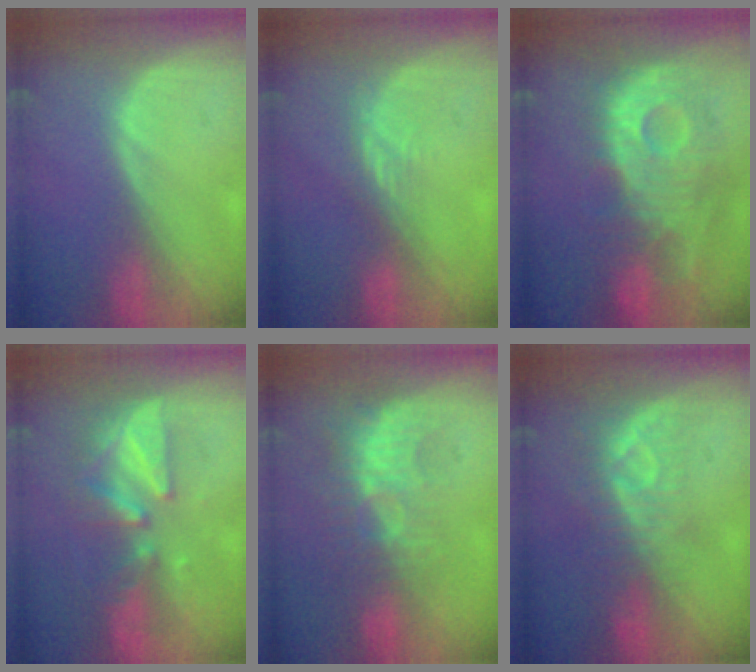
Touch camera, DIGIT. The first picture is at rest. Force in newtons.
{"total": 2.5, "press": 2.1, "slide": 1.4}
{"total": 12.1, "press": 10.8, "slide": 5.4}
{"total": 7.9, "press": 7.8, "slide": 1.3}
{"total": 8.7, "press": 8.1, "slide": 3.2}
{"total": 8.2, "press": 7.4, "slide": 3.6}